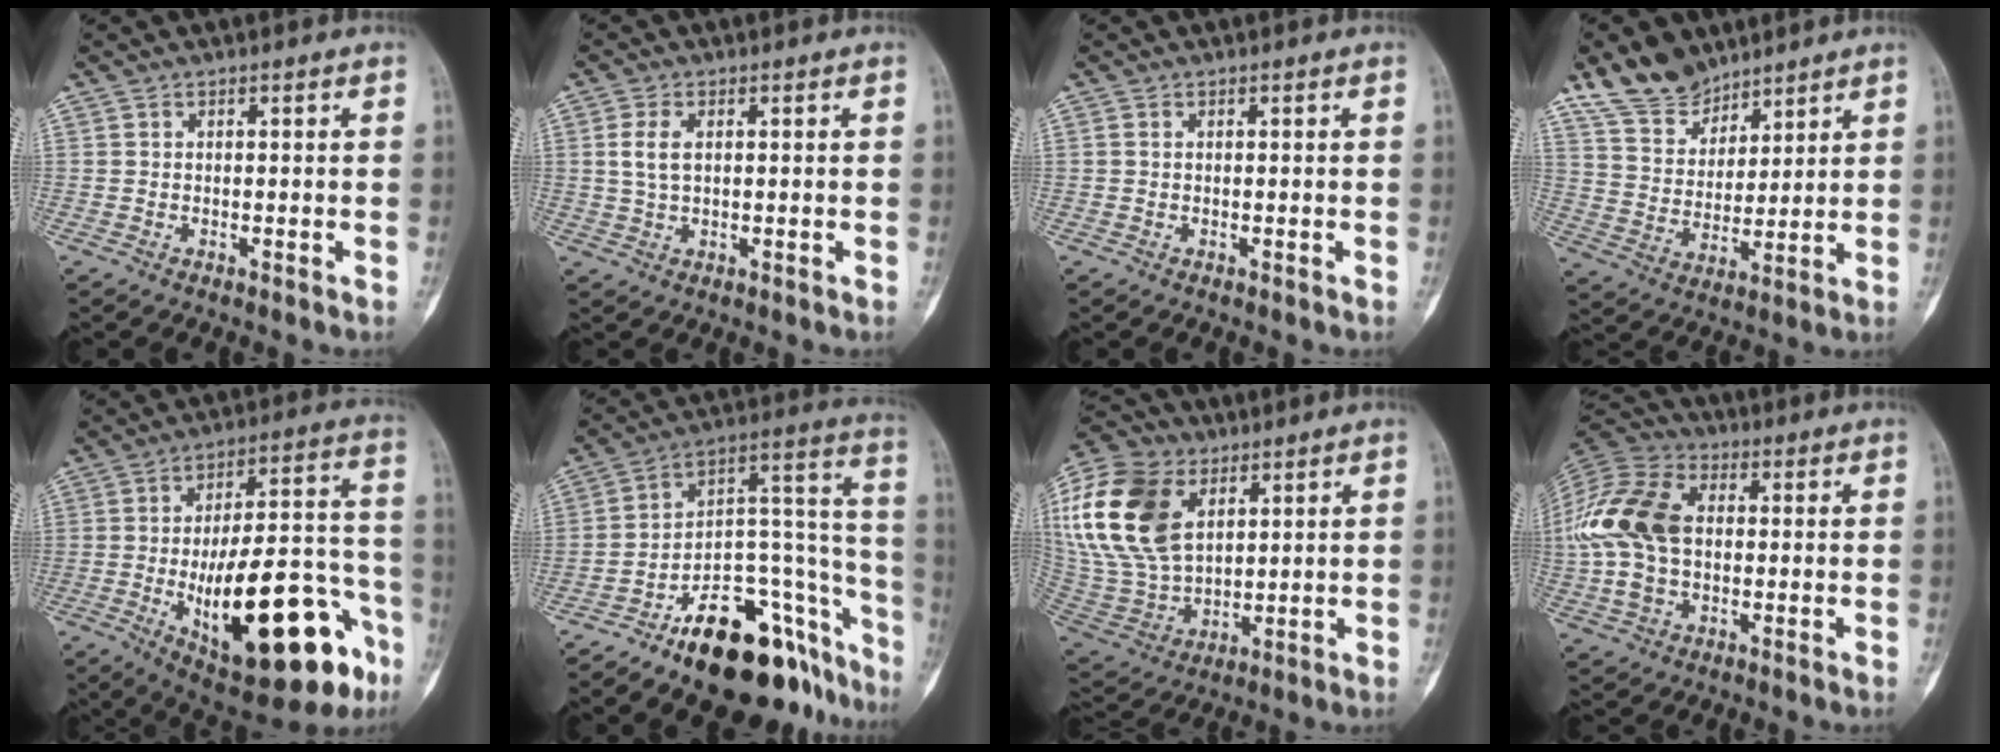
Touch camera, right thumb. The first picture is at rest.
{"total": 4.0, "force": [0.8, 2.2, 3.2], "torque": [-0.067, 0.002, 0.017]}
{"total": 0.0}
{"total": 10.8, "force": [8.7, 5.8, 2.8], "torque": [-0.026, -0.048, 0.175]}
{"total": 28.4, "force": [-10.9, 10.5, 24.1], "torque": [-0.318, 0.049, -0.139]}
{"total": 26.6, "force": [-16.3, 11.6, 17.5], "torque": [-0.153, 0.128, -0.245]}
{"total": 23.6, "force": [8.2, 15.4, 15.9], "torque": [-0.338, -0.010, 0.159]}
{"total": 19.2, "force": [0.9, 12.7, 14.3], "torque": [-0.320, 0.020, 0.014]}